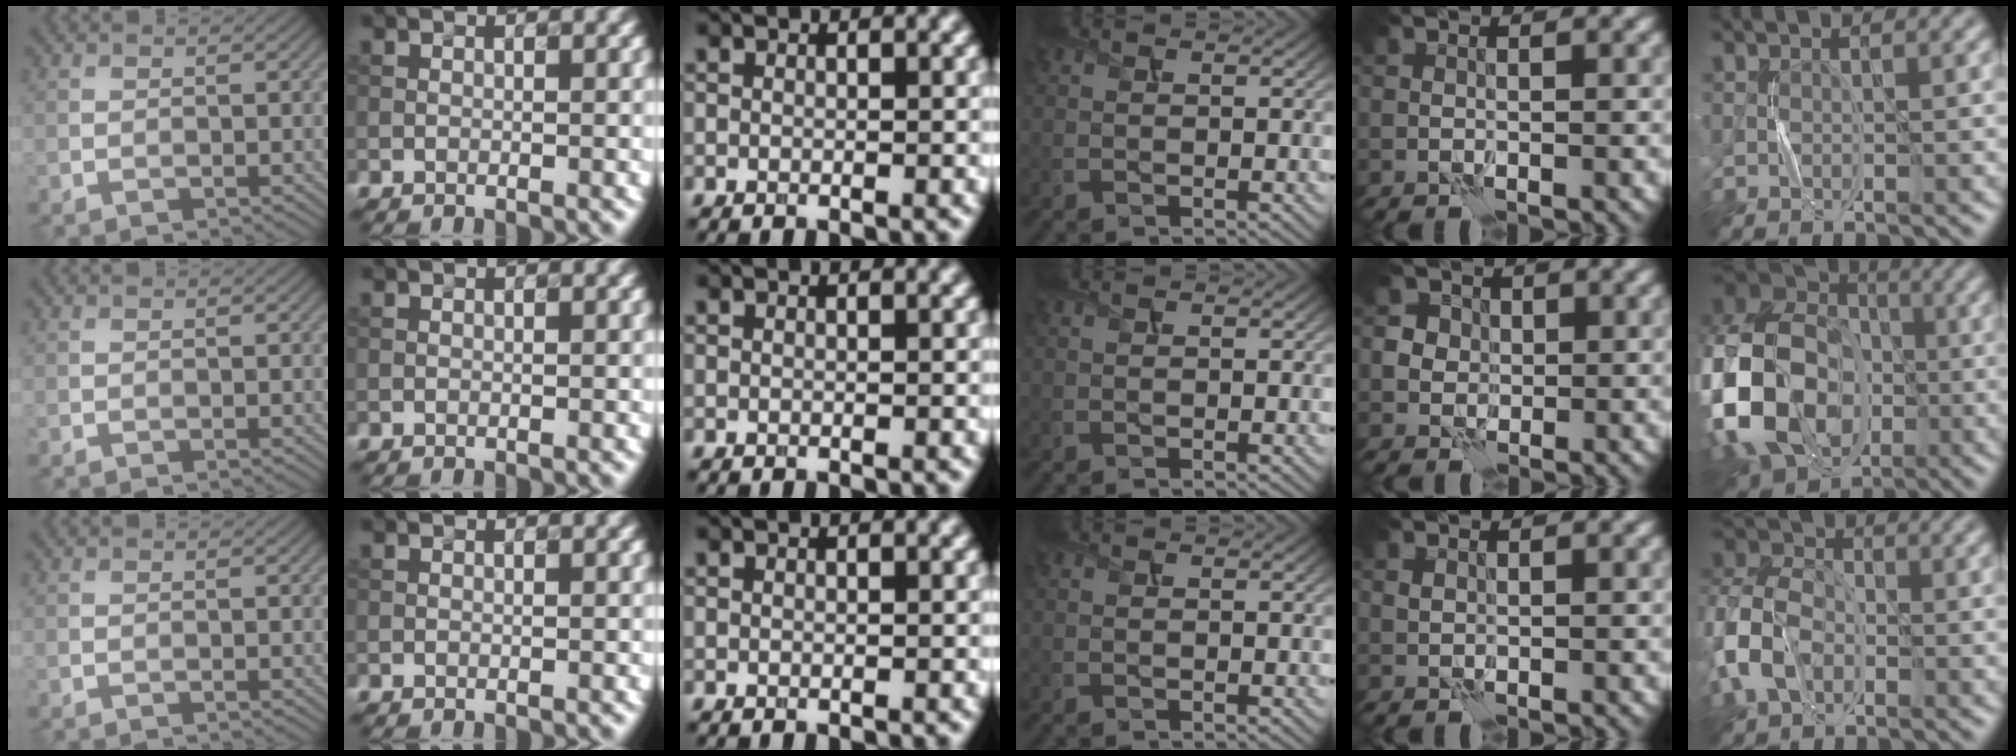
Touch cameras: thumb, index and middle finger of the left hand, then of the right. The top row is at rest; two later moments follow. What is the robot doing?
{"motion": "press", "object": "button"}